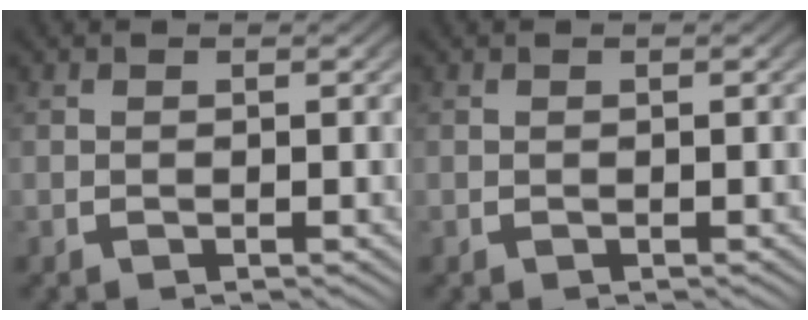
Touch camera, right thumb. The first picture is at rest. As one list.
[{"total": 0.0}]